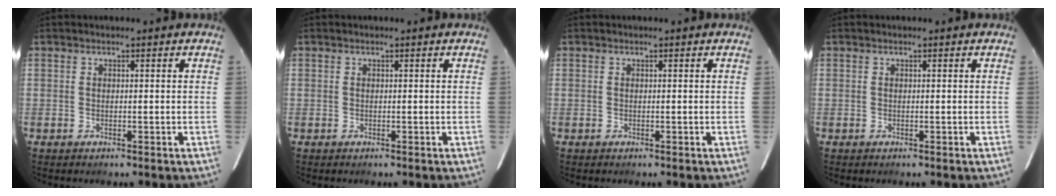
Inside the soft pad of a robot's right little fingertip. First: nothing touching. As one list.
[{"total": 0.0}, {"total": 0.0}, {"total": 0.0}]